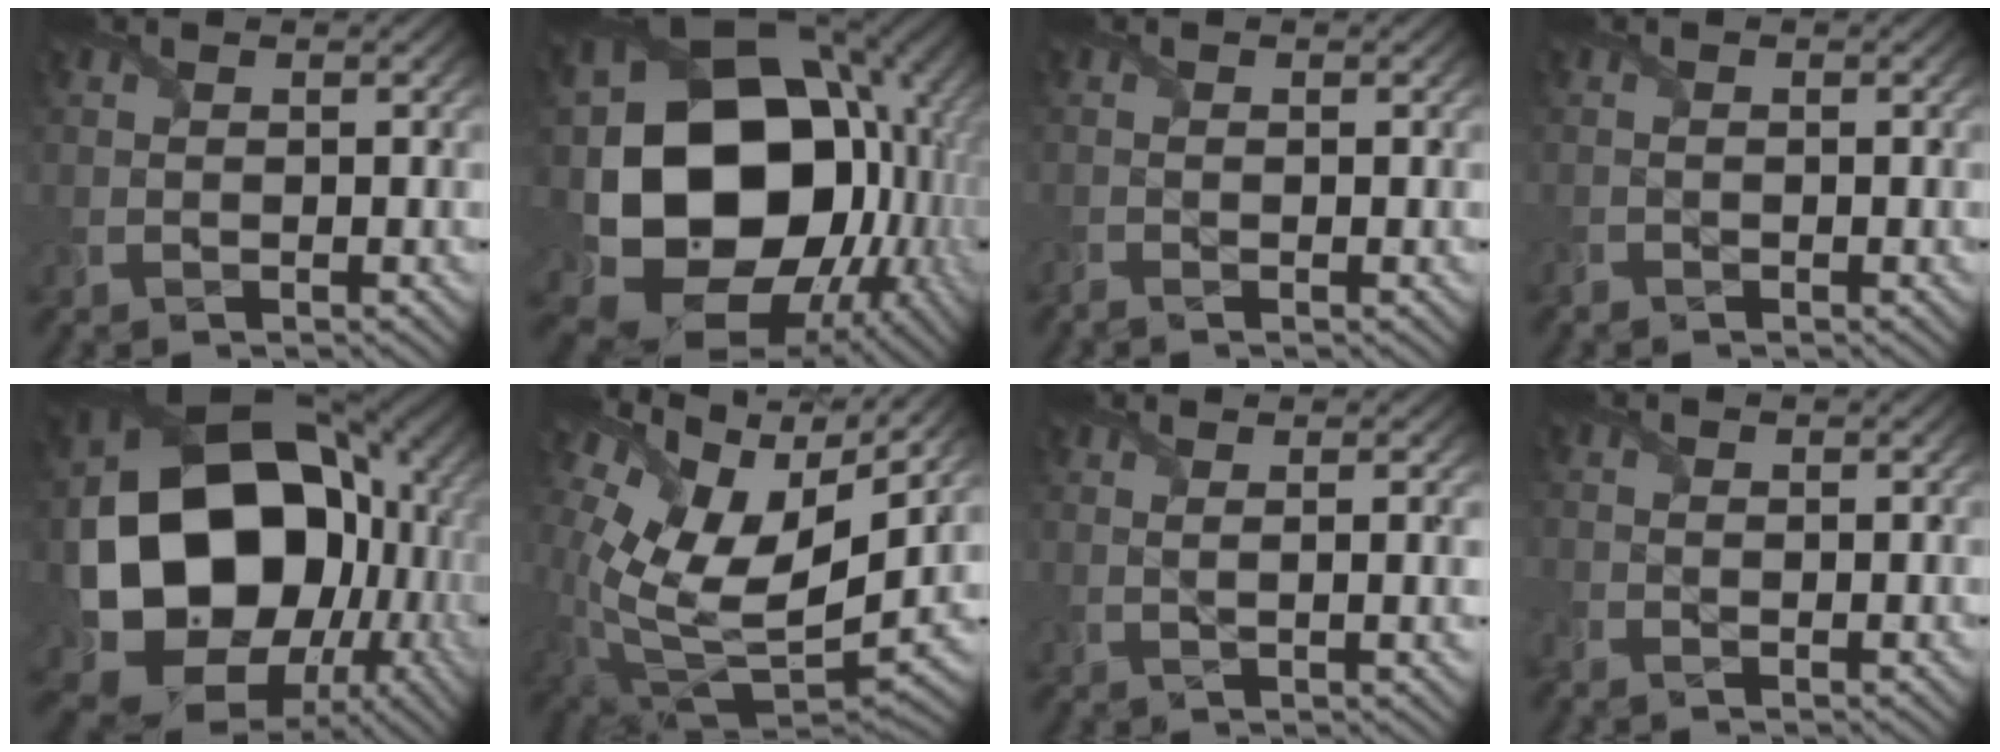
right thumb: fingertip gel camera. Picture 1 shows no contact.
{"total": 20.4, "force": [-1.7, 16.4, 12.1], "torque": [-0.257, -0.059, 0.004]}
{"total": 0.9, "force": [-0.9, 0.1, 0.4], "torque": [-0.010, -0.006, -0.022]}
{"total": 0.9, "force": [-0.8, 0.2, 0.1], "torque": [-0.004, -0.004, -0.017]}
{"total": 20.2, "force": [-1.4, 16.2, 11.9], "torque": [-0.240, -0.048, -0.001]}
{"total": 15.7, "force": [6.1, 8.6, 11.7], "torque": [-0.261, -0.001, 0.117]}
{"total": 4.0, "force": [1.0, 0.8, 3.8], "torque": [-0.057, 0.012, 0.013]}
{"total": 1.1, "force": [-0.7, 0.3, 0.7], "torque": [-0.023, -0.006, -0.017]}